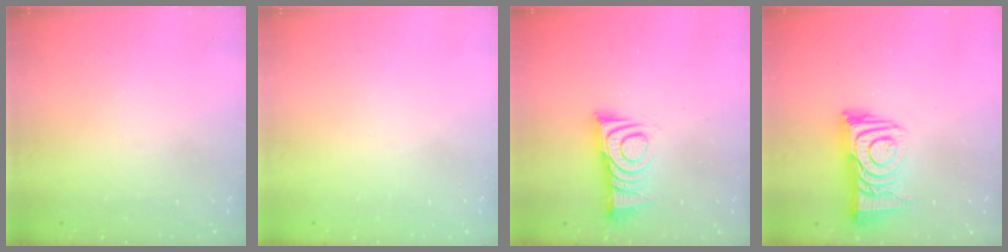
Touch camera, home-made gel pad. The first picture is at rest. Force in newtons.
{"total": 0.0}
{"total": 11.2, "press": 11.2, "slide": 0.5}
{"total": 14.1, "press": 14.1, "slide": 1.1}